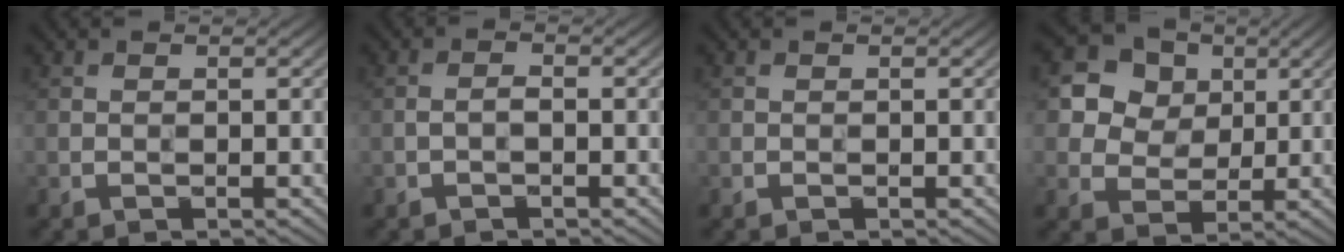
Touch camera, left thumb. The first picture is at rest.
{"total": 1.2, "force": [-0.6, 0.4, 0.9], "torque": [-0.019, 0.004, -0.015]}
{"total": 0.0}
{"total": 10.8, "force": [4.9, 8.6, 4.4], "torque": [-0.139, 0.014, 0.099]}